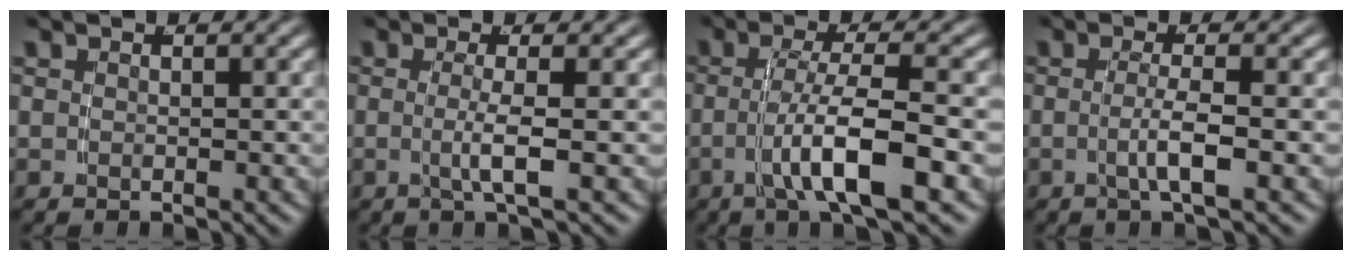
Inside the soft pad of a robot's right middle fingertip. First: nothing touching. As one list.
[{"total": 2.4, "force": [-0.4, -0.8, 2.2], "torque": [-0.046, -0.009, -0.004]}, {"total": 5.5, "force": [-2.0, 0.5, 5.2], "torque": [-0.089, -0.003, -0.031]}, {"total": 2.5, "force": [-0.9, -0.6, 2.3], "torque": [-0.039, -0.005, -0.012]}]